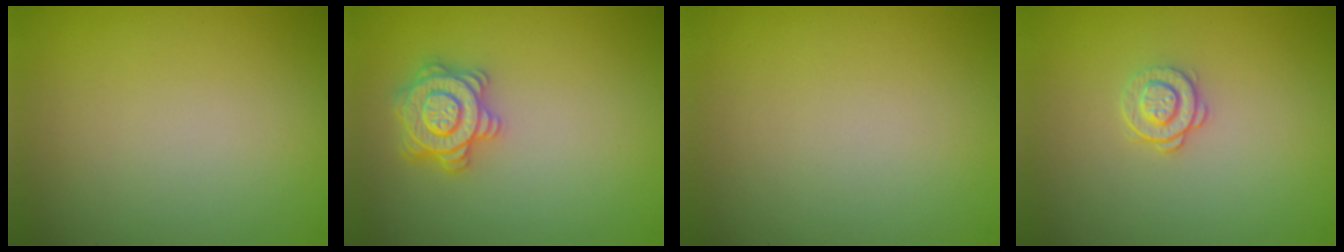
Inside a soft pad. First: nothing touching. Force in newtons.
{"total": 3.6, "press": 3.5, "slide": 1.0}
{"total": 0.0}
{"total": 1.6, "press": 1.2, "slide": 1.0}